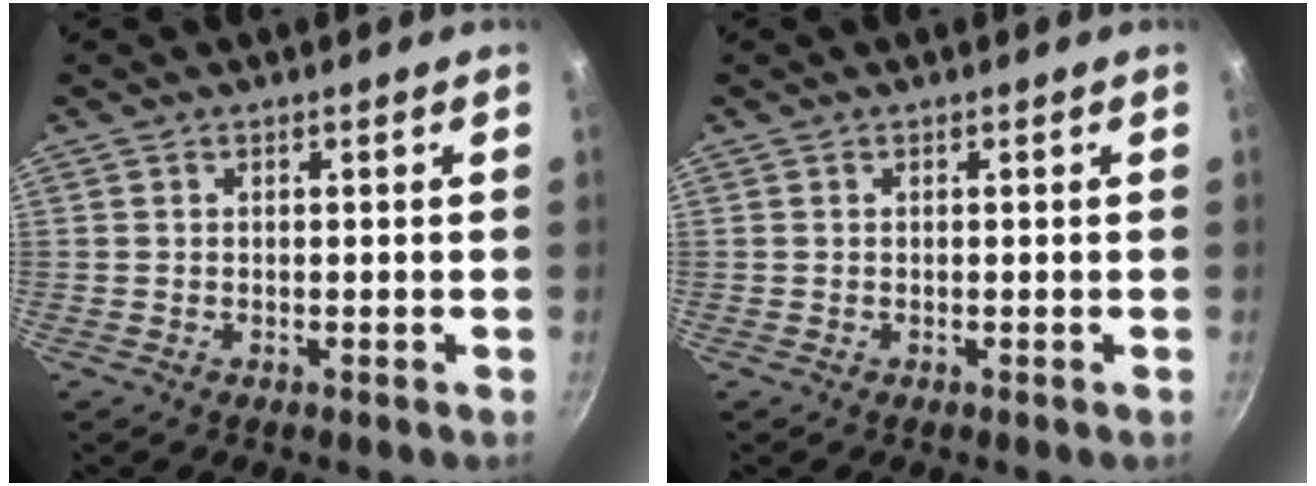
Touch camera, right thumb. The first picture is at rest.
{"total": 0.0}